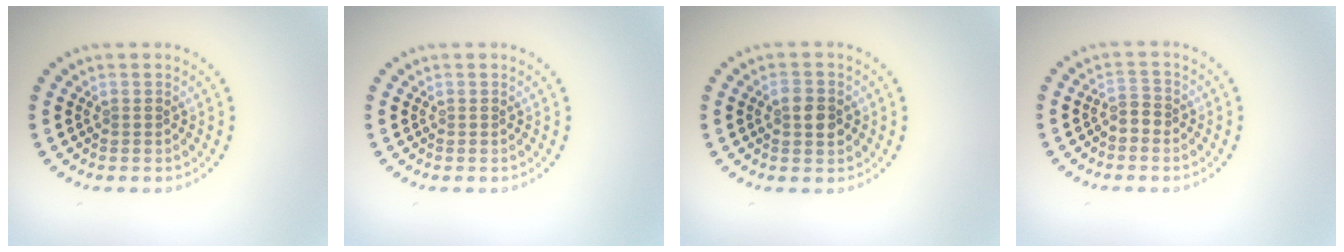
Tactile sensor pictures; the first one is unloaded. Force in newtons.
{"total": 0.0}
{"total": 2.6, "press": 2.6, "slide": 0.1}
{"total": 1.4, "press": 1.2, "slide": 0.6}